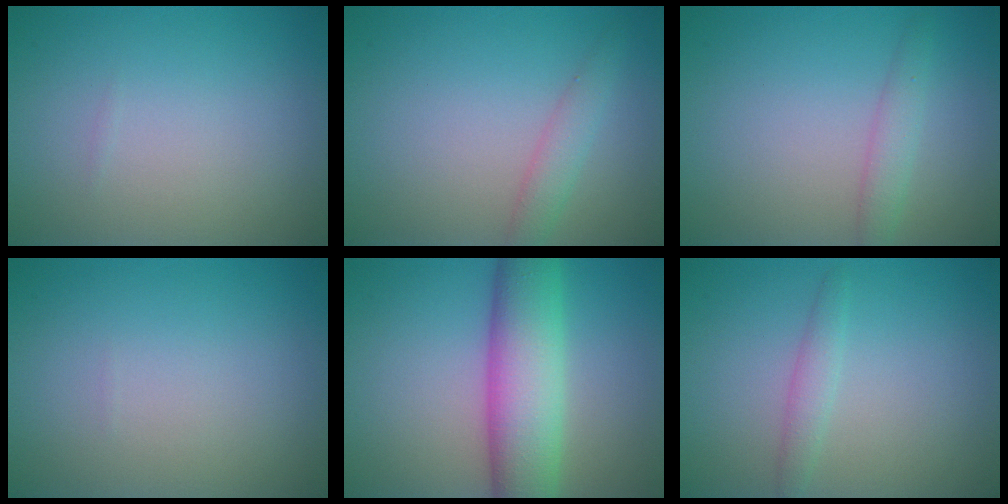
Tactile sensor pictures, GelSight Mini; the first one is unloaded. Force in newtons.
{"total": 1.9, "press": 1.9, "slide": 0.2}
{"total": 1.8, "press": 1.8, "slide": 0.1}
{"total": 0.0}
{"total": 8.3, "press": 8.3, "slide": 0.2}
{"total": 1.5, "press": 1.5, "slide": 0.0}